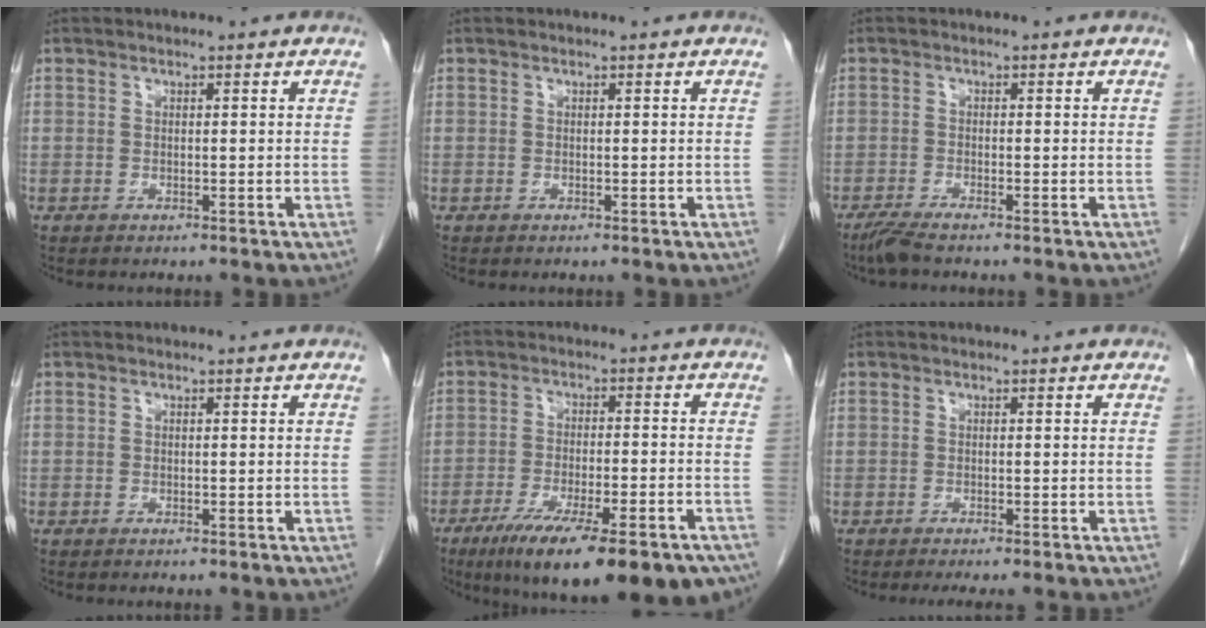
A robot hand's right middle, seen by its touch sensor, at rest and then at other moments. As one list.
[{"total": 0.0}, {"total": 2.6, "force": [-2.2, -0.1, 1.5], "torque": [-0.038, -0.008, -0.046]}, {"total": 0.0}, {"total": 20.9, "force": [-14.8, 4.1, 14.3], "torque": [-0.172, -0.024, -0.215]}, {"total": 3.1, "force": [-2.6, 0.0, 1.7], "torque": [-0.018, -0.006, -0.035]}]